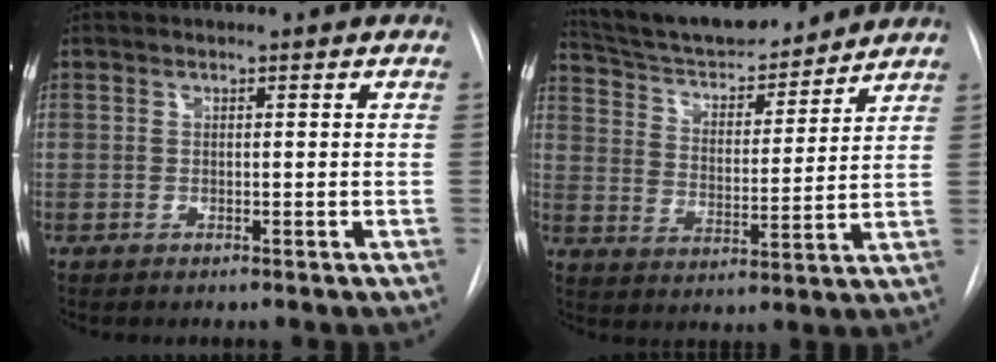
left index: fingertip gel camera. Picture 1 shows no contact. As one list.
[{"total": 15.7, "force": [14.4, 3.1, 5.4], "torque": [-0.089, 0.004, 0.234]}]